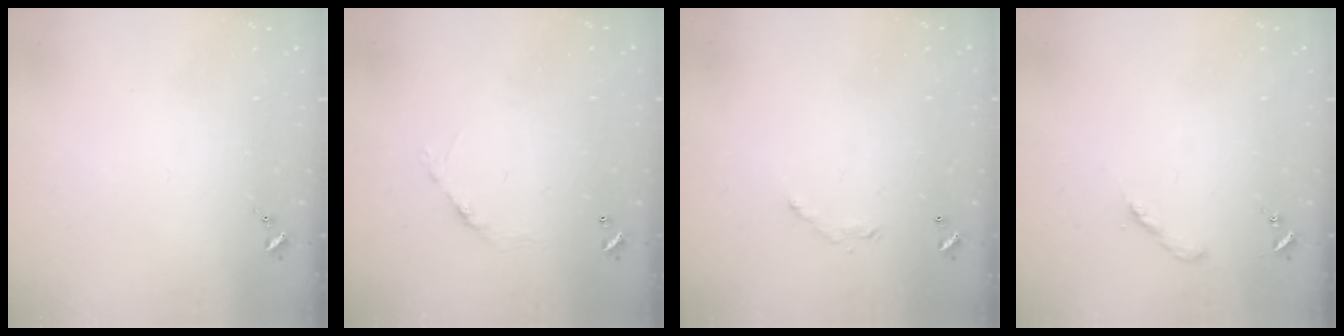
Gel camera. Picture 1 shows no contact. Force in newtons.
{"total": 6.7, "press": 6.7, "slide": 0.5}
{"total": 6.0, "press": 6.0, "slide": 0.4}
{"total": 2.0, "press": 2.0, "slide": 0.2}